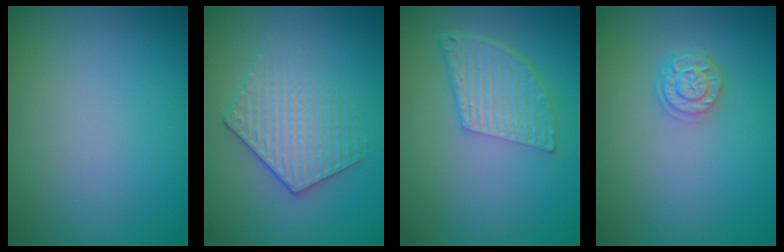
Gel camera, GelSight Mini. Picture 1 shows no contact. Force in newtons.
{"total": 3.4, "press": 3.2, "slide": 1.2}
{"total": 5.1, "press": 3.7, "slide": 3.5}
{"total": 2.4, "press": 2.0, "slide": 1.3}